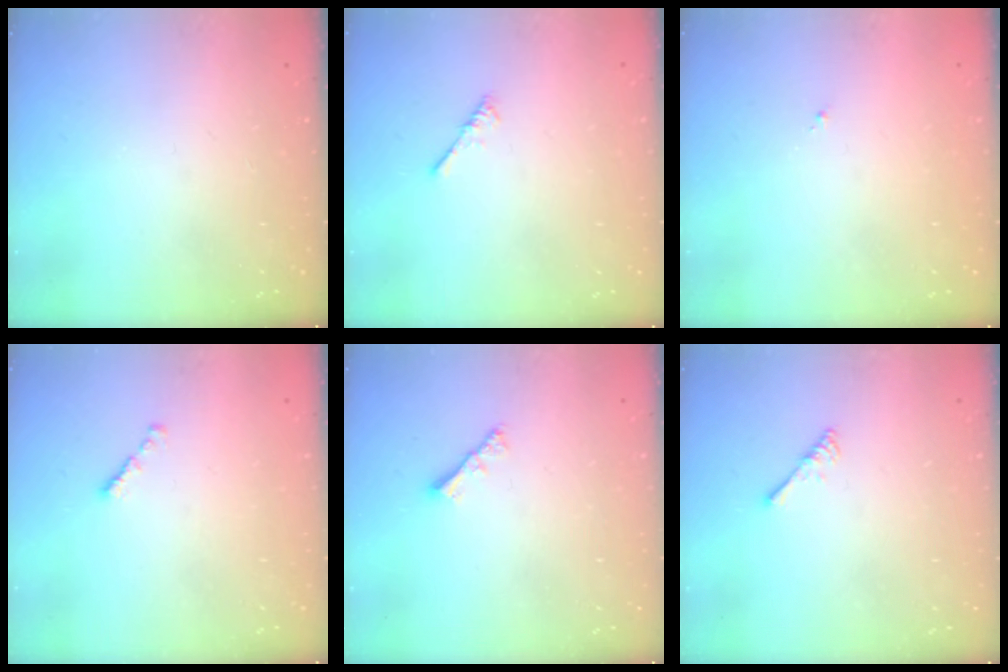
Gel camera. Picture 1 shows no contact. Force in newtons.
{"total": 0.0}
{"total": 0.8, "press": 0.7, "slide": 0.3}
{"total": 1.3, "press": 1.1, "slide": 0.6}
{"total": 2.4, "press": 2.4, "slide": 0.6}
{"total": 2.5, "press": 2.5, "slide": 0.4}